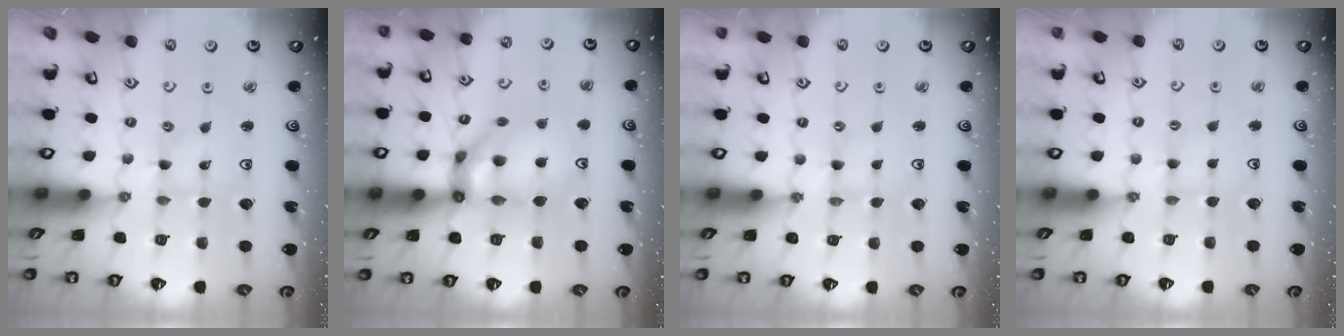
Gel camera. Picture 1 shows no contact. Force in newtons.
{"total": 13.2, "press": 13.0, "slide": 2.0}
{"total": 0.0}
{"total": 2.9, "press": 2.9, "slide": 0.3}